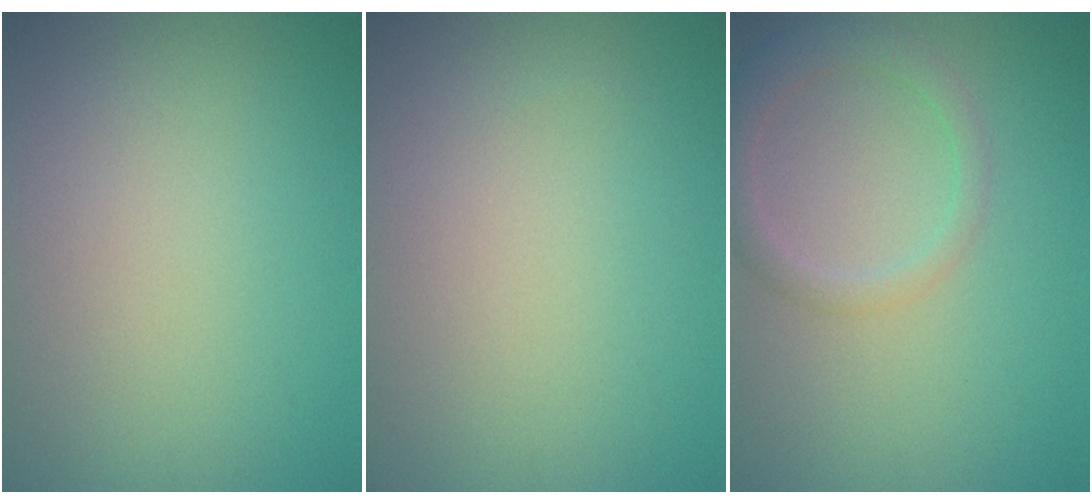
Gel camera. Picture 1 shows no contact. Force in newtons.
{"total": 0.0}
{"total": 2.7, "press": 2.7, "slide": 0.1}